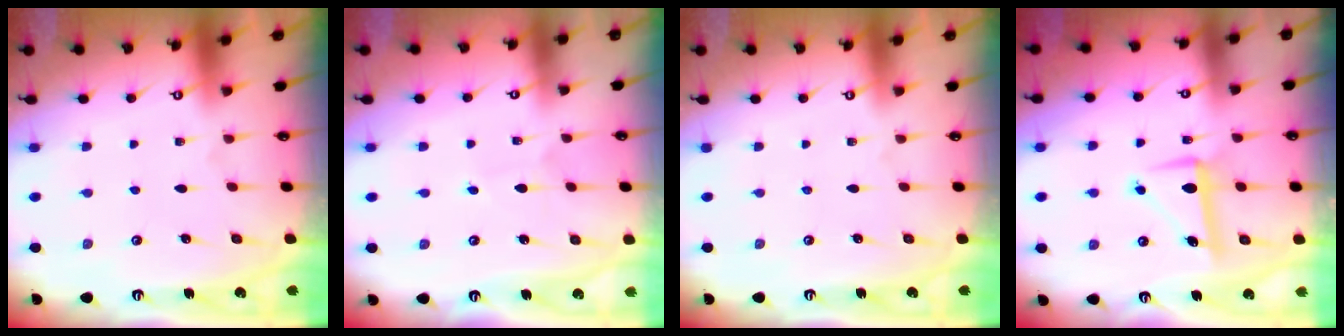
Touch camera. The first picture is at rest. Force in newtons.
{"total": 3.8, "press": 3.8, "slide": 0.5}
{"total": 0.0}
{"total": 8.4, "press": 8.3, "slide": 1.2}